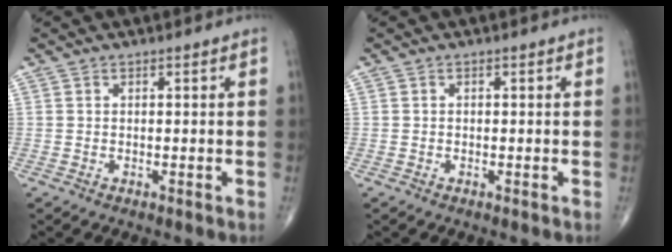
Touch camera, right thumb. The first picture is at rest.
{"total": 0.0}